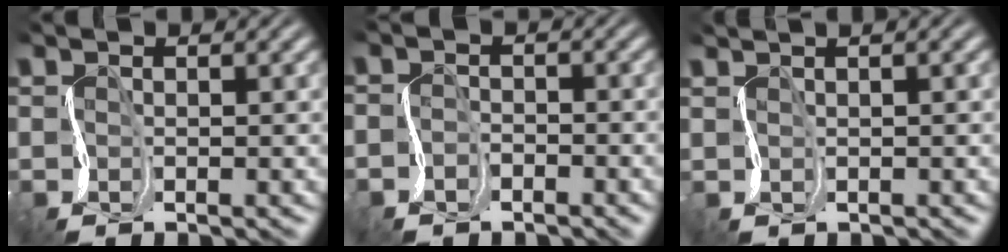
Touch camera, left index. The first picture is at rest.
{"total": 1.3, "force": [-1.0, 0.0, -0.8], "torque": [0.005, 0.008, -0.027]}
{"total": 1.4, "force": [1.2, 0.5, 0.5], "torque": [0.001, 0.017, 0.004]}